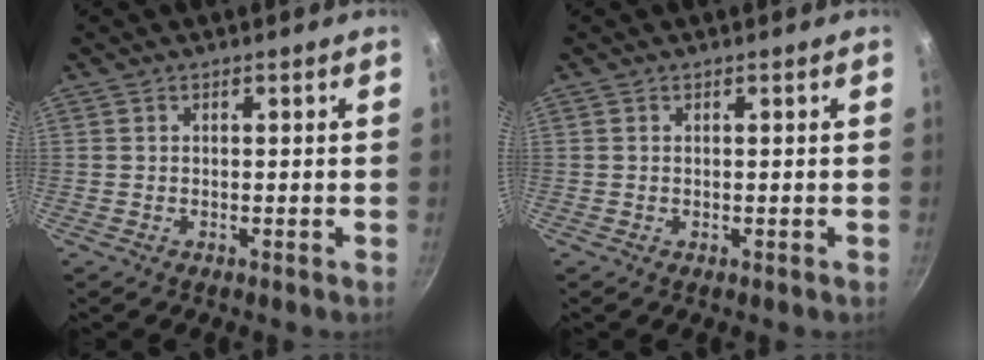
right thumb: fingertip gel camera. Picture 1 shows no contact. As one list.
[{"total": 0.0}]